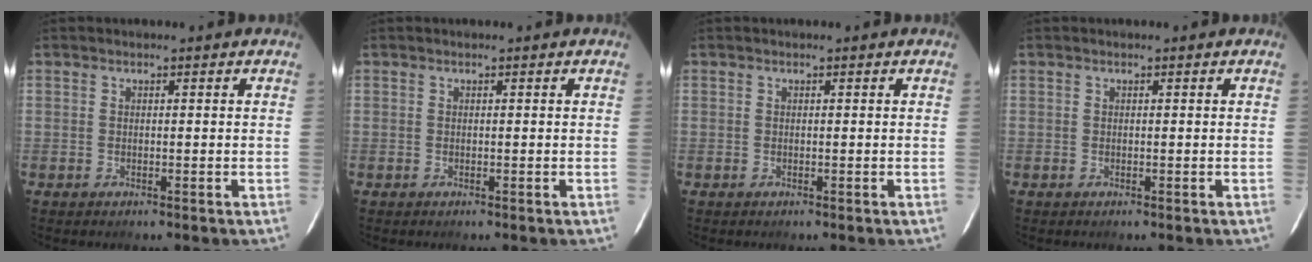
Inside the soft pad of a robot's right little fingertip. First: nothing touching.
{"total": 0.0}
{"total": 0.0}
{"total": 0.0}